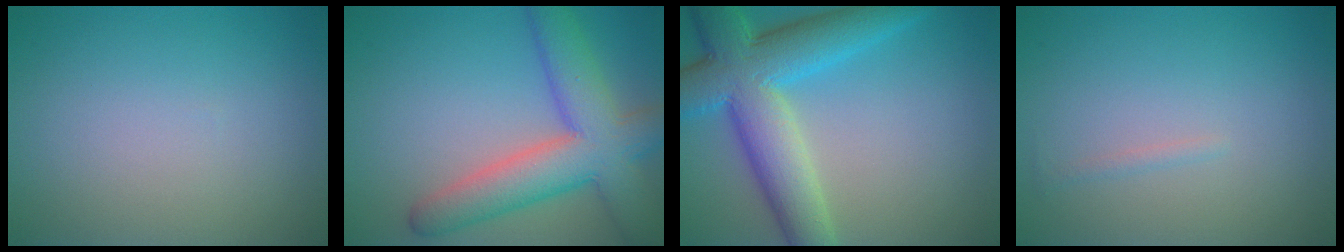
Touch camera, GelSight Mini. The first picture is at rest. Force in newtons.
{"total": 8.3, "press": 8.3, "slide": 0.5}
{"total": 9.7, "press": 9.7, "slide": 0.7}
{"total": 0.6, "press": 0.6, "slide": 0.0}